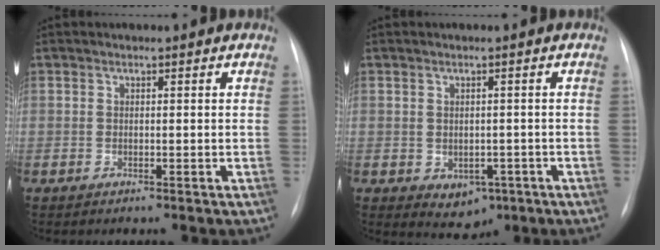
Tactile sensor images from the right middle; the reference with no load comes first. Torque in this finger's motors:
{"motor_torque": [0.60, -0.52, 0.31, 0.05]}